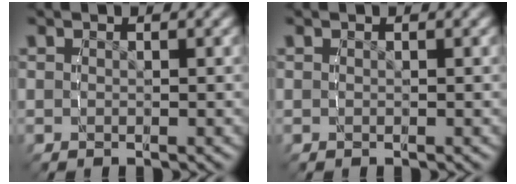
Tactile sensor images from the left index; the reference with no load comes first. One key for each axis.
{"total": 0.0}